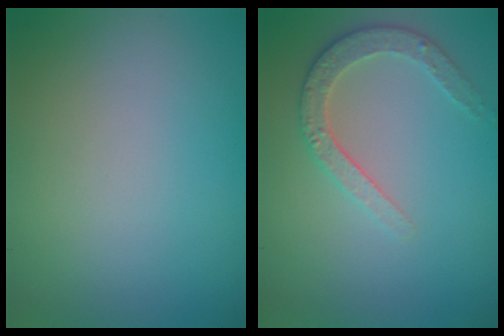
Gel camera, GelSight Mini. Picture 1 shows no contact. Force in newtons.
{"total": 2.9, "press": 2.8, "slide": 0.7}